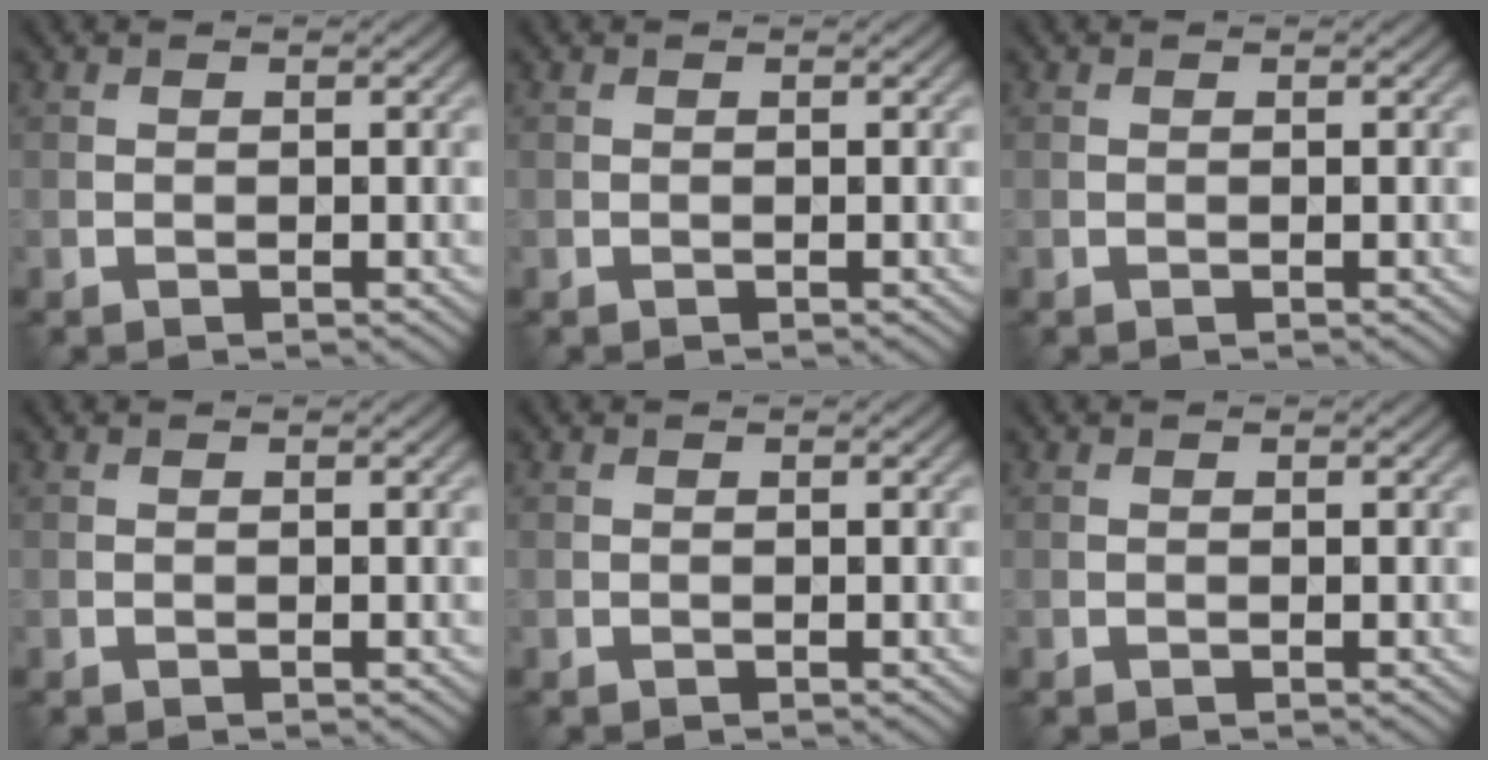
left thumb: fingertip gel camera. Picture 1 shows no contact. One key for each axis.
{"total": 0.0}
{"total": 0.0}
{"total": 0.0}
{"total": 0.0}
{"total": 0.0}